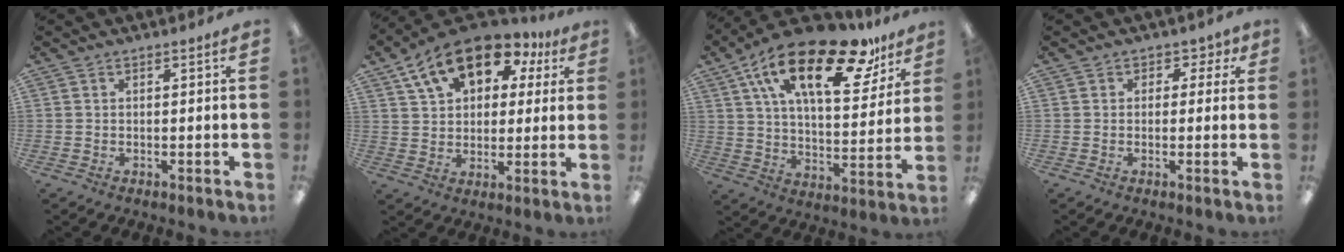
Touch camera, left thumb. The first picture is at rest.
{"total": 15.2, "force": [8.9, 9.1, 8.3], "torque": [-0.145, -0.031, 0.162]}
{"total": 23.7, "force": [14.1, 9.6, 16.5], "torque": [-0.266, -0.067, 0.235]}
{"total": 2.7, "force": [0.5, 2.3, 1.1], "torque": [-0.007, 0.004, 0.006]}